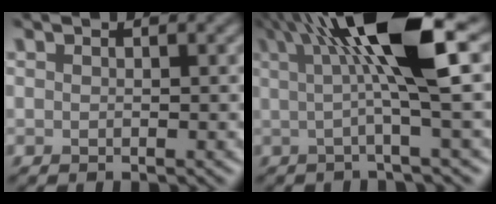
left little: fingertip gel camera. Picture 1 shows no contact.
{"total": 9.0, "force": [2.1, 1.0, 8.7], "torque": [-0.121, -0.001, 0.042]}